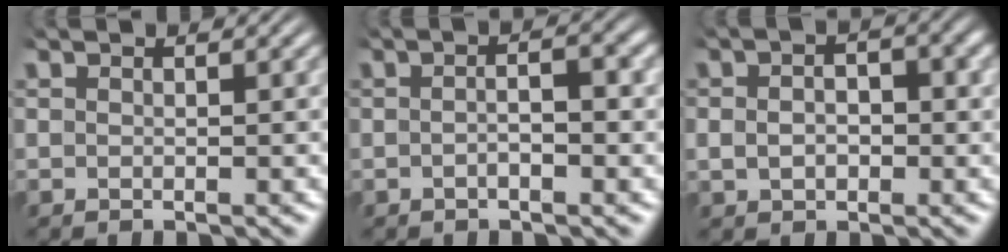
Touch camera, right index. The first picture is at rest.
{"total": 2.4, "force": [-0.6, 0.5, 2.3], "torque": [-0.030, 0.005, -0.017]}
{"total": 2.9, "force": [-0.4, 2.0, 2.1], "torque": [-0.033, -0.002, -0.003]}